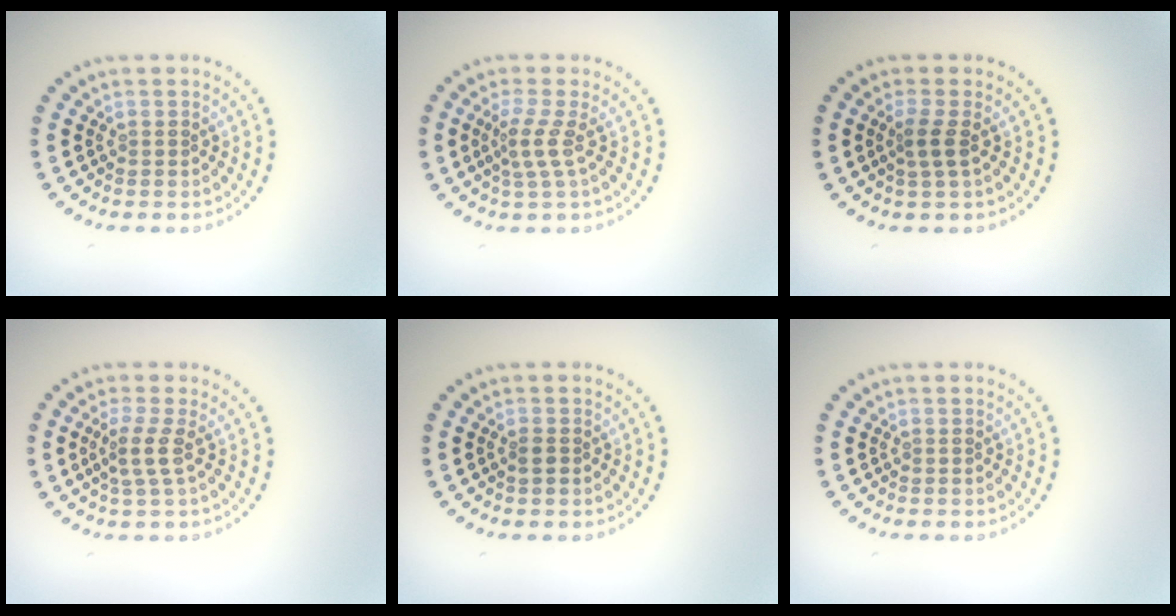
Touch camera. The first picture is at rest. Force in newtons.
{"total": 2.2, "press": 1.5, "slide": 1.6}
{"total": 1.6, "press": 1.2, "slide": 1.0}
{"total": 2.2, "press": 1.7, "slide": 1.3}
{"total": 0.9, "press": 0.8, "slide": 0.4}
{"total": 0.0}